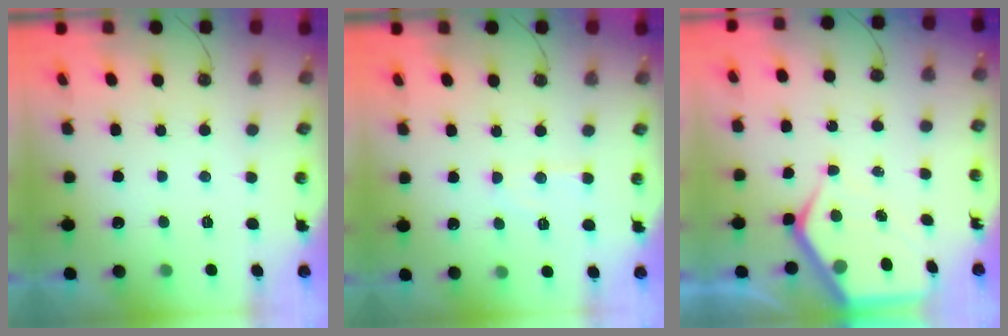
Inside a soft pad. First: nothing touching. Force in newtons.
{"total": 7.4, "press": 7.4, "slide": 0.6}
{"total": 8.8, "press": 8.7, "slide": 0.9}